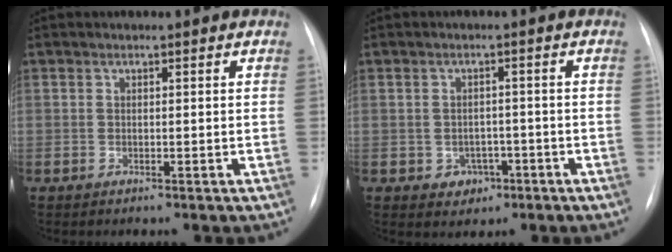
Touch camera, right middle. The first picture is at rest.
{"total": 3.5, "force": [-1.6, 2.9, 1.2], "torque": [-0.008, 0.012, -0.013]}